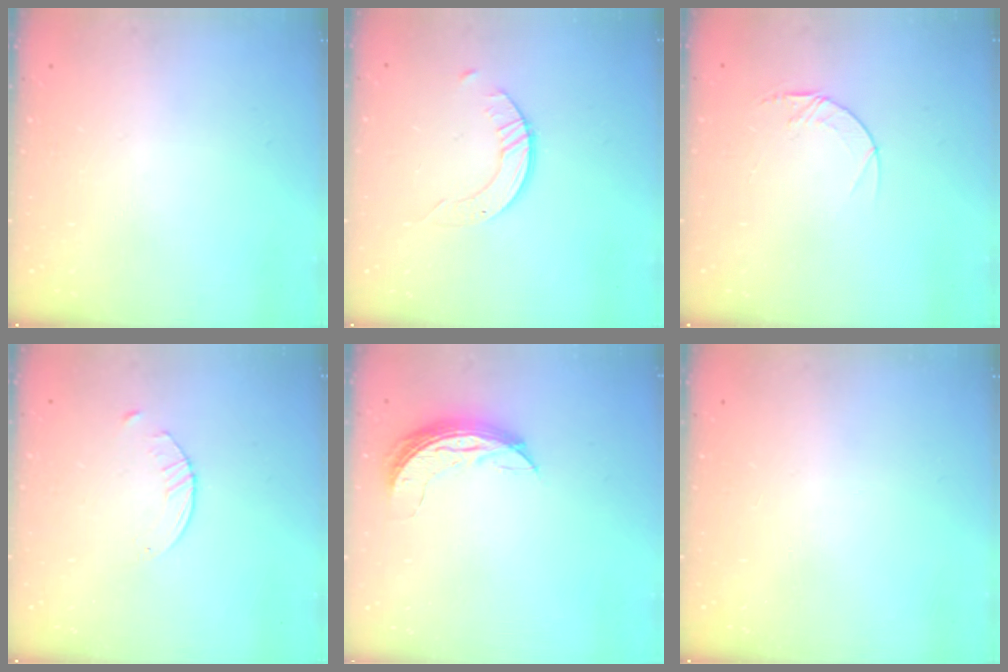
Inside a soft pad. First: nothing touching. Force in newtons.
{"total": 2.5, "press": 2.5, "slide": 0.3}
{"total": 4.6, "press": 4.6, "slide": 0.4}
{"total": 2.0, "press": 2.0, "slide": 0.3}
{"total": 7.2, "press": 7.2, "slide": 0.7}
{"total": 0.0}